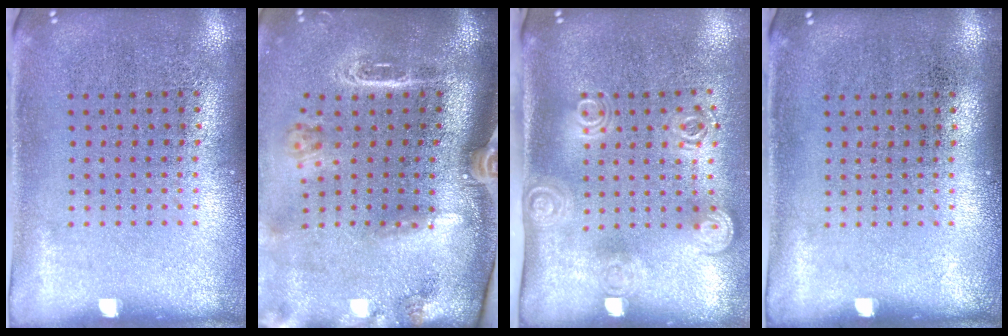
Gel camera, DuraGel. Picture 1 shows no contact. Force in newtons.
{"total": 3.0, "press": 2.1, "slide": 2.1}
{"total": 1.9, "press": 1.4, "slide": 1.3}
{"total": 0.0}